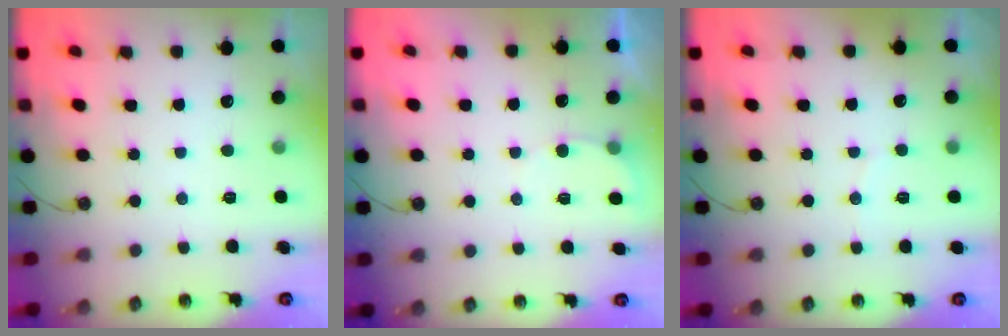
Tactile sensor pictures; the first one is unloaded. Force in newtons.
{"total": 3.9, "press": 3.9, "slide": 0.4}
{"total": 2.0, "press": 1.8, "slide": 0.9}